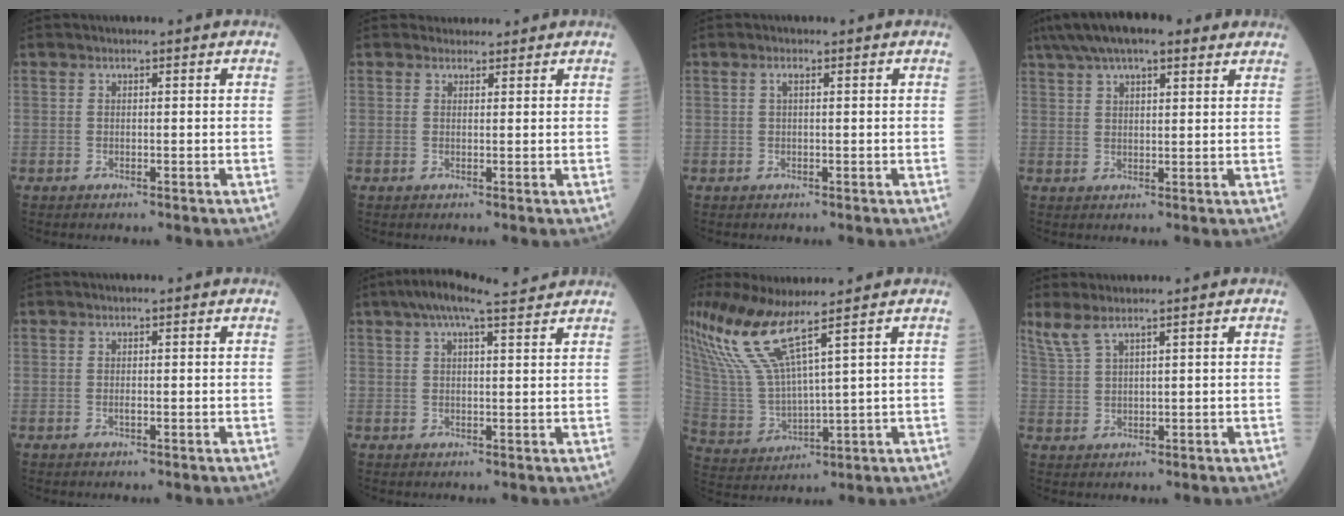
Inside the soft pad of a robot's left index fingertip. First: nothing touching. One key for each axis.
{"total": 1.5, "fx": 1.4, "fy": 0.6, "fz": -0.1, "tx": -0.002, "ty": 0.007, "tz": 0.021}
{"total": 0.8, "fx": 0.3, "fy": 0.1, "fz": 0.8, "tx": -0.018, "ty": 0.003, "tz": 0.004}
{"total": 12.6, "fx": 9.1, "fy": 3.5, "fz": 7.9, "tx": -0.145, "ty": 0.054, "tz": 0.145}
{"total": 0.0}
{"total": 8.9, "fx": 7.3, "fy": 0.5, "fz": 5.0, "tx": -0.086, "ty": 0.035, "tz": 0.102}
{"total": 10.7, "fx": 7.1, "fy": -0.6, "fz": 8.0, "tx": -0.188, "ty": -0.002, "tz": 0.151}
{"total": 3.4, "fx": 2.7, "fy": 0.0, "fz": 2.0, "tx": -0.060, "ty": 0.011, "tz": 0.066}